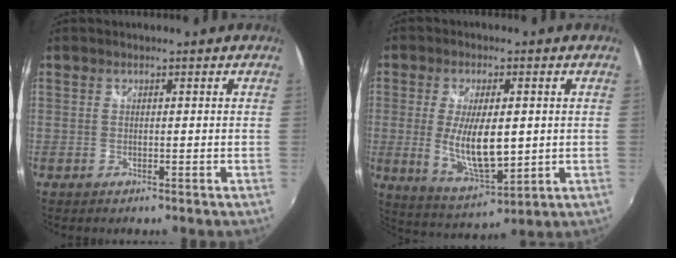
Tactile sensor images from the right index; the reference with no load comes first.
{"total": 12.3, "force": [-0.5, 4.8, 11.3], "torque": [-0.212, -0.020, 0.004]}